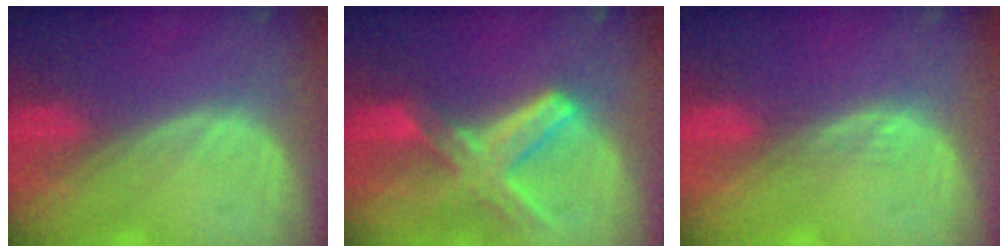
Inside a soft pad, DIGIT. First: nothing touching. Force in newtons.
{"total": 8.2, "press": 7.2, "slide": 3.9}
{"total": 1.1, "press": 1.1, "slide": 0.1}